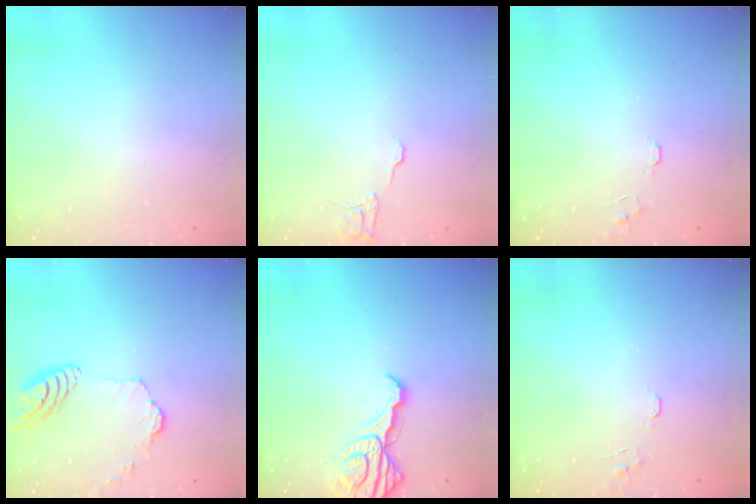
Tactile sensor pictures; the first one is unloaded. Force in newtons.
{"total": 5.7, "press": 5.7, "slide": 0.2}
{"total": 5.7, "press": 5.7, "slide": 0.5}
{"total": 12.3, "press": 12.2, "slide": 1.3}
{"total": 11.6, "press": 11.5, "slide": 1.1}
{"total": 5.7, "press": 5.7, "slide": 0.5}